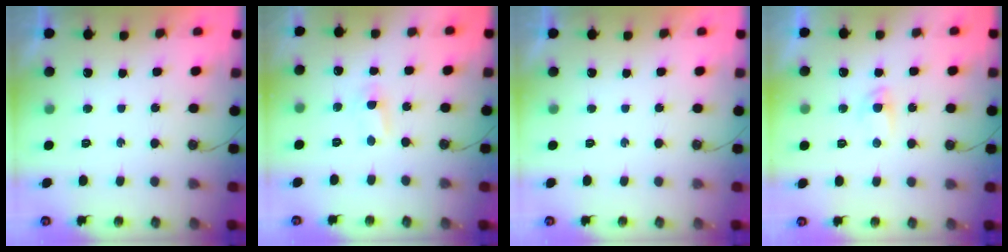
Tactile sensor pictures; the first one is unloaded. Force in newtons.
{"total": 1.5, "press": 1.3, "slide": 0.6}
{"total": 0.0}
{"total": 2.7, "press": 2.6, "slide": 0.4}